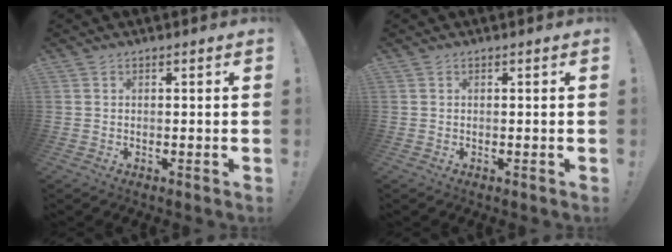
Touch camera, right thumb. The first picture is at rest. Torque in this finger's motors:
{"motor_torque": [0.00, 0.00, 0.04, -0.02, 0.00]}